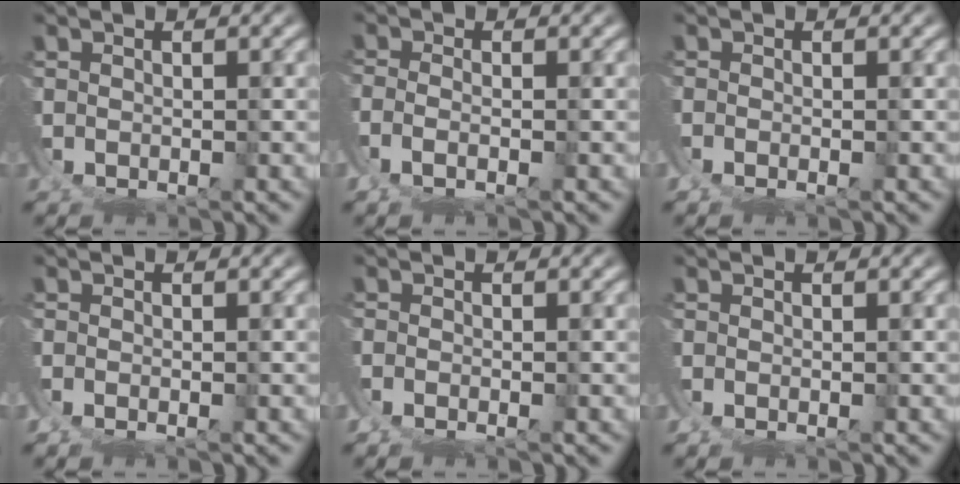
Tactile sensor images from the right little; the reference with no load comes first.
{"total": 2.5, "force": [-1.7, 0.9, 1.7], "torque": [-0.041, -0.010, -0.030]}
{"total": 2.4, "force": [-1.1, 1.8, 1.0], "torque": [-0.035, -0.006, -0.023]}
{"total": 2.0, "force": [-0.9, 1.5, 1.0], "torque": [-0.033, -0.005, -0.019]}
{"total": 2.7, "force": [-1.4, 2.1, 1.1], "torque": [-0.037, -0.008, -0.029]}
{"total": 1.1, "force": [-0.2, 0.8, 0.7], "torque": [-0.021, 0.001, -0.008]}